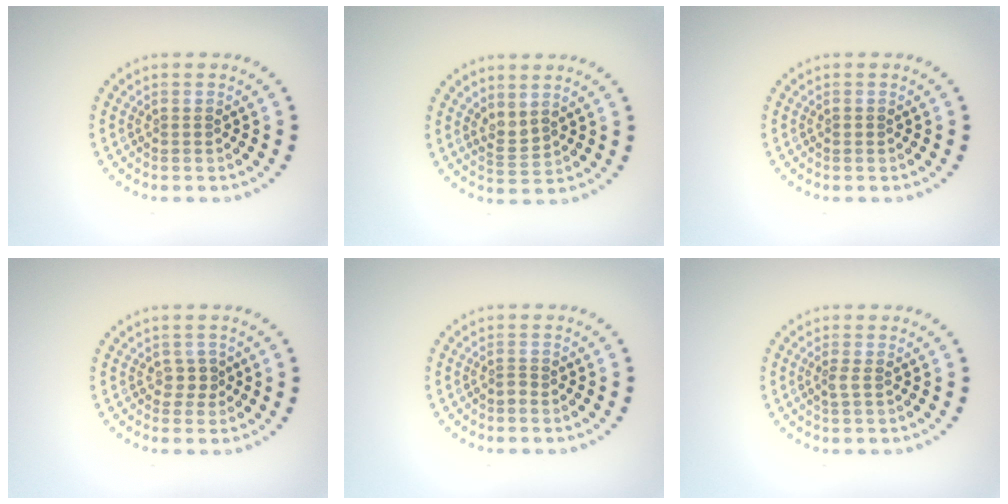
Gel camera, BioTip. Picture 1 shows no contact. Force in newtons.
{"total": 1.5, "press": 1.3, "slide": 0.9}
{"total": 0.5, "press": 0.5, "slide": 0.1}
{"total": 1.3, "press": 0.9, "slide": 0.8}
{"total": 0.7, "press": 0.5, "slide": 0.6}
{"total": 0.9, "press": 0.7, "slide": 0.6}